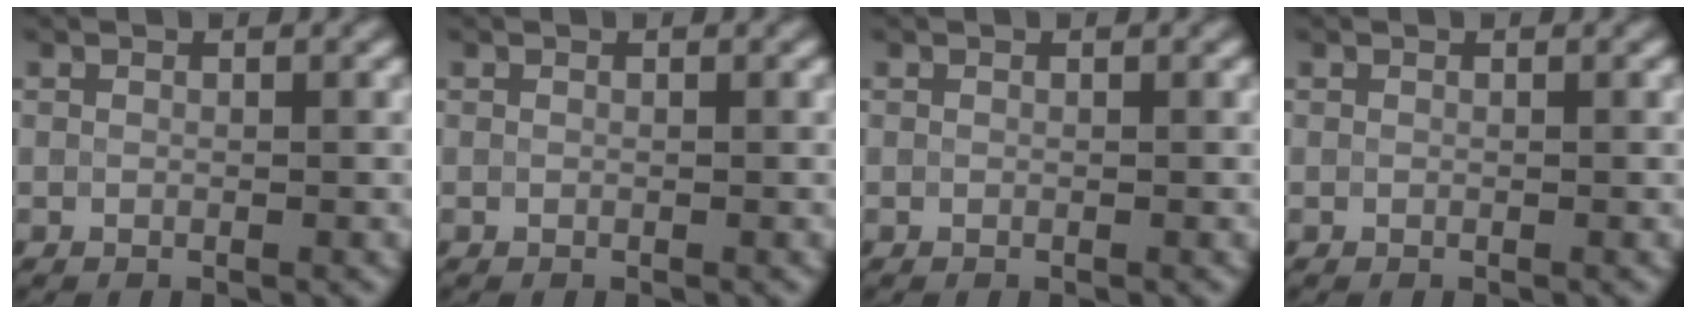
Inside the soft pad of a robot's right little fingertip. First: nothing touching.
{"total": 0.0}
{"total": 0.0}
{"total": 0.0}